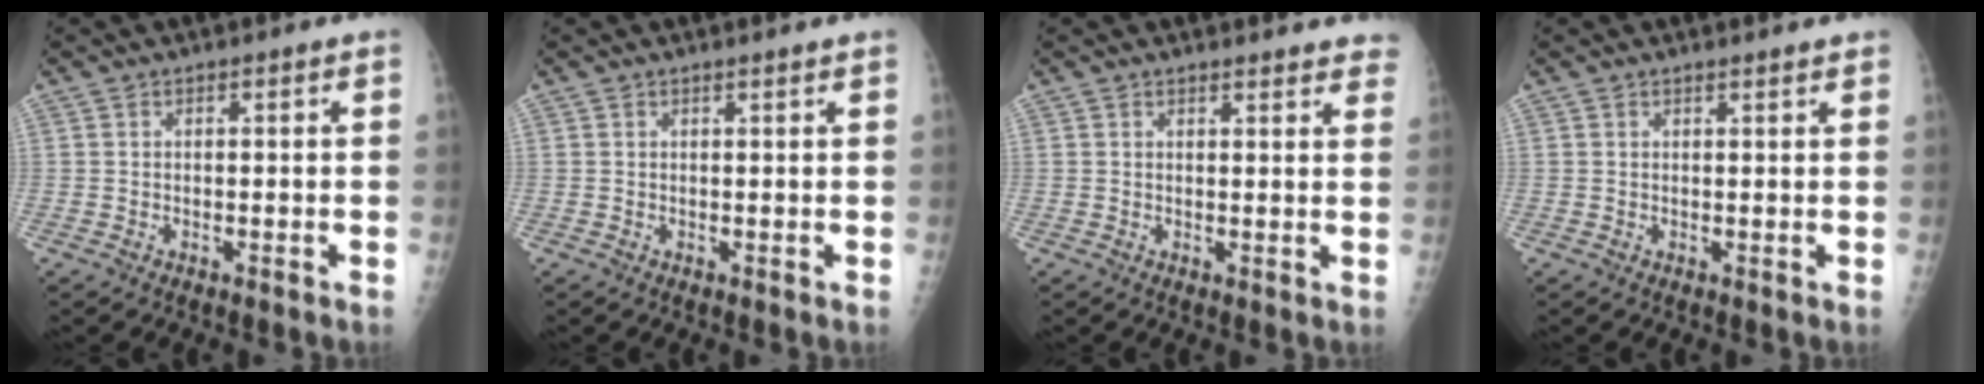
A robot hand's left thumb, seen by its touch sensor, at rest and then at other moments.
{"total": 0.7, "force": [0.7, -0.1, 0.3], "torque": [-0.009, -0.002, 0.013]}
{"total": 6.5, "force": [6.1, 1.6, 1.6], "torque": [0.012, -0.025, 0.048]}
{"total": 1.3, "force": [1.2, 0.1, 0.5], "torque": [-0.002, -0.004, 0.017]}